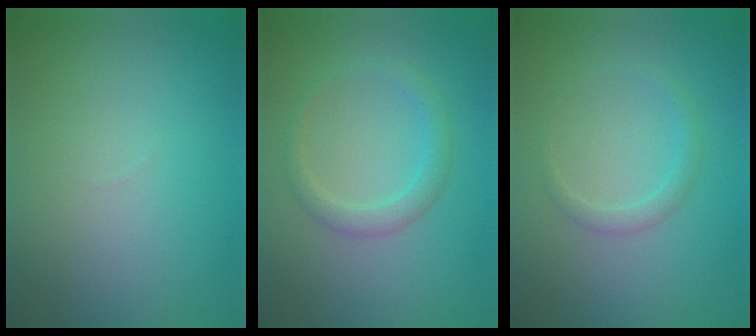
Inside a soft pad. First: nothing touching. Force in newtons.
{"total": 2.0, "press": 2.0, "slide": 0.2}
{"total": 1.3, "press": 1.3, "slide": 0.0}